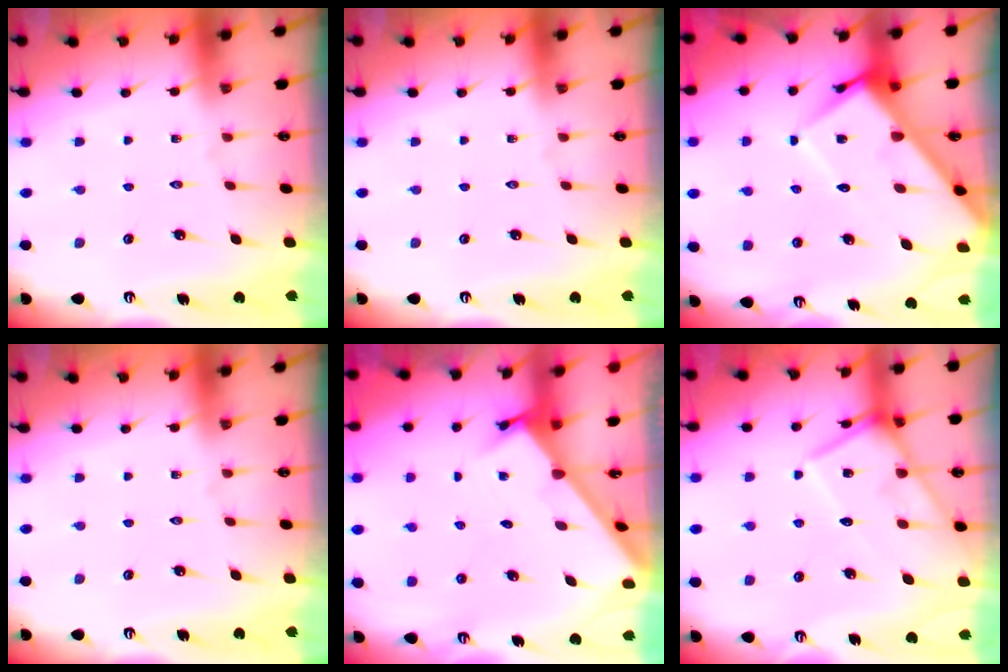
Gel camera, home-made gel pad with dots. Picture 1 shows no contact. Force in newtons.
{"total": 0.0}
{"total": 11.8, "press": 11.7, "slide": 1.1}
{"total": 0.0}
{"total": 2.0, "press": 2.0, "slide": 0.2}
{"total": 12.2, "press": 12.1, "slide": 0.7}